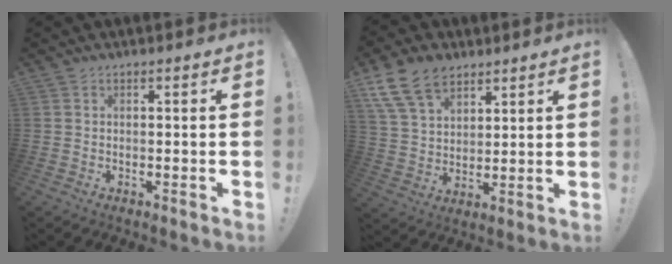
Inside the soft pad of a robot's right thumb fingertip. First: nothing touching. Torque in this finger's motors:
{"motor_torque": [0.15, 0.18, 0.39, 0.16, 0.05]}